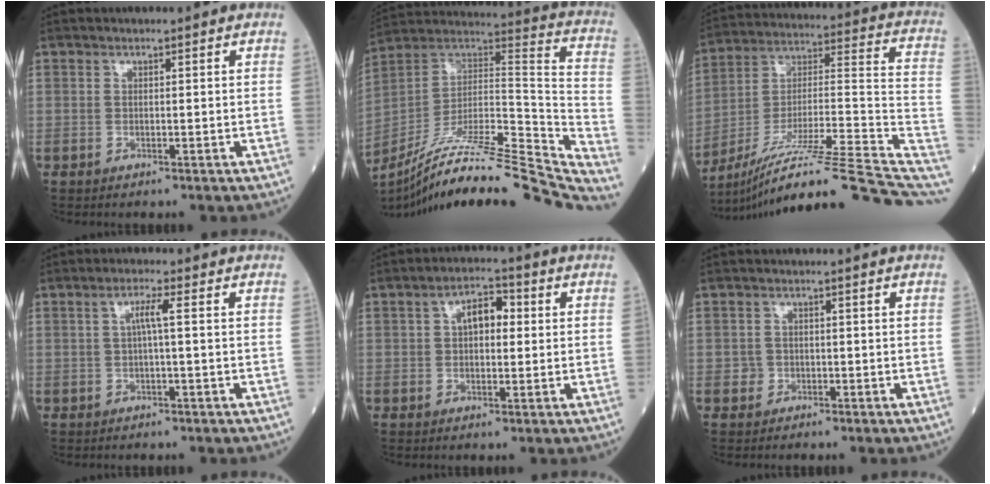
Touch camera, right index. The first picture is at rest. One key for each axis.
{"total": 36.6, "fx": -32.0, "fy": 1.1, "fz": 17.8, "tx": -0.205, "ty": -0.039, "tz": -0.472}
{"total": 26.9, "fx": -19.9, "fy": 0.2, "fz": 18.1, "tx": -0.222, "ty": 0.021, "tz": -0.321}
{"total": 2.7, "fx": 0.3, "fy": -0.1, "fz": 2.6, "tx": -0.050, "ty": 0.006, "tz": 0.005}
{"total": 5.2, "fx": 0.9, "fy": 2.7, "fz": 4.4, "tx": -0.072, "ty": 0.021, "tz": 0.013}
{"total": 1.3, "fx": -0.6, "fy": 1.2, "fz": 0.0, "tx": 0.006, "ty": 0.008, "tz": -0.013}